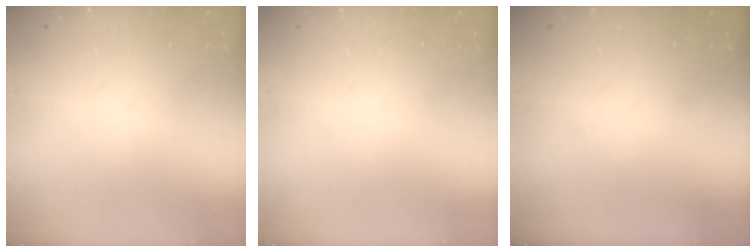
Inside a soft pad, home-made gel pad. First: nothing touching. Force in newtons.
{"total": 0.0}
{"total": 0.0}